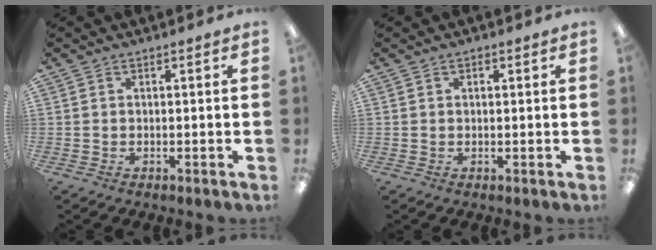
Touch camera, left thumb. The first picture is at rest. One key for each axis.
{"total": 0.8, "fx": 0.4, "fy": 0.5, "fz": 0.5, "tx": -0.001, "ty": 0.000, "tz": 0.004}